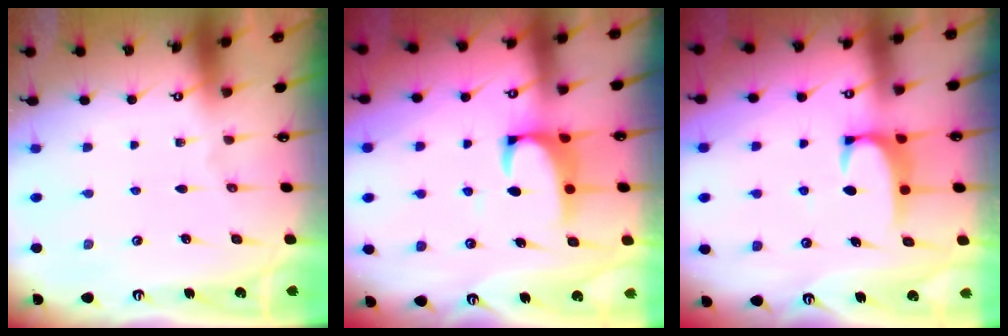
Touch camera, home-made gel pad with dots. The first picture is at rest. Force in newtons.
{"total": 2.6, "press": 2.3, "slide": 1.0}
{"total": 2.3, "press": 2.3, "slide": 0.3}